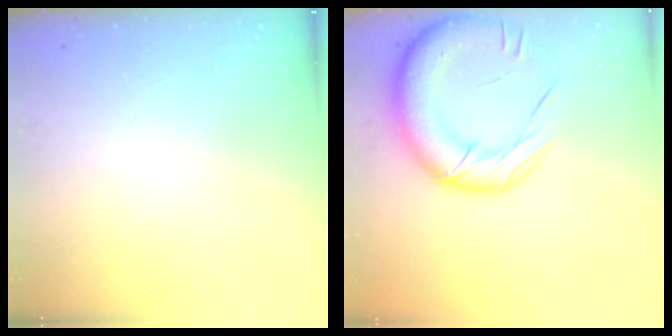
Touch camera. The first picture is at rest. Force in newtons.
{"total": 24.5, "press": 24.0, "slide": 4.6}